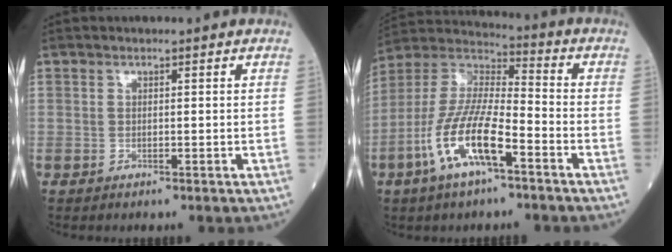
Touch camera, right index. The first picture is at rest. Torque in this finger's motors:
{"motor_torque": [1.79, -0.35, 1.03, 0.21]}